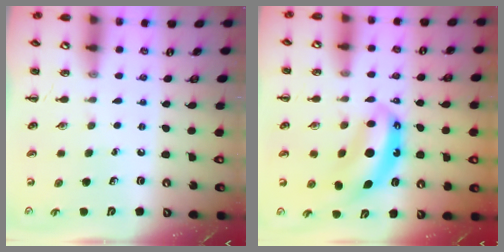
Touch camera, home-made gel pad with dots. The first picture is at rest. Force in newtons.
{"total": 7.8, "press": 7.6, "slide": 2.0}